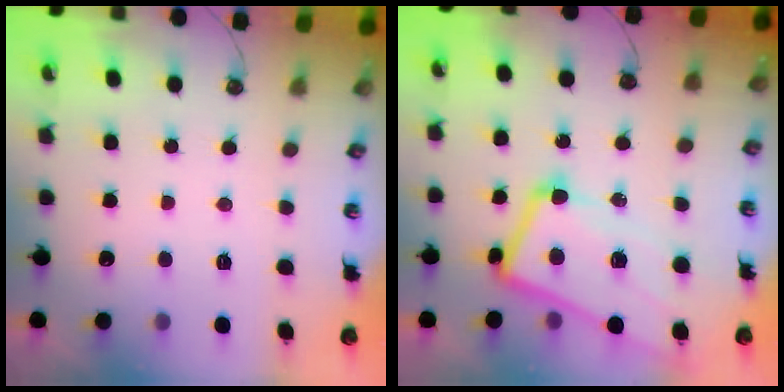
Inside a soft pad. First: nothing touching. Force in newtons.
{"total": 10.1, "press": 10.0, "slide": 1.5}